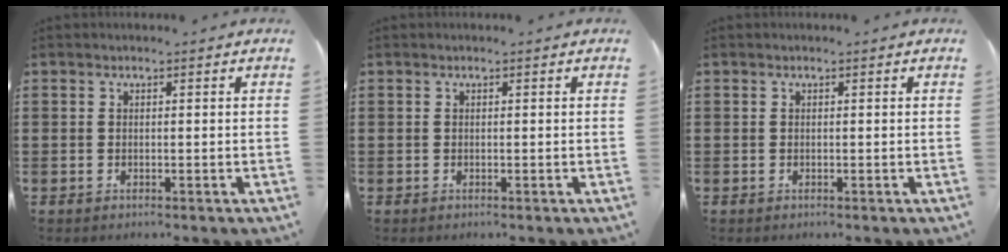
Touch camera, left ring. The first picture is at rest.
{"total": 0.0}
{"total": 0.0}